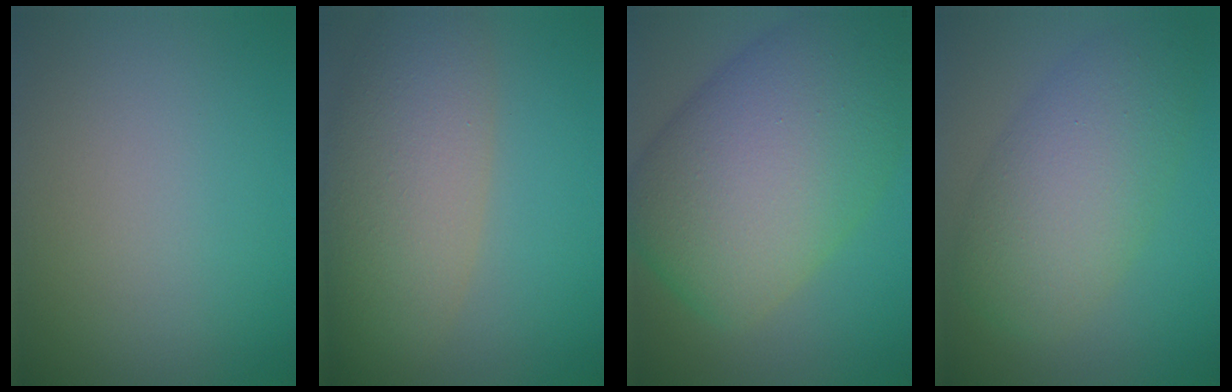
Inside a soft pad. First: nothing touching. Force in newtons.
{"total": 7.4, "press": 7.4, "slide": 0.7}
{"total": 14.7, "press": 14.7, "slide": 0.4}
{"total": 7.3, "press": 7.3, "slide": 0.1}